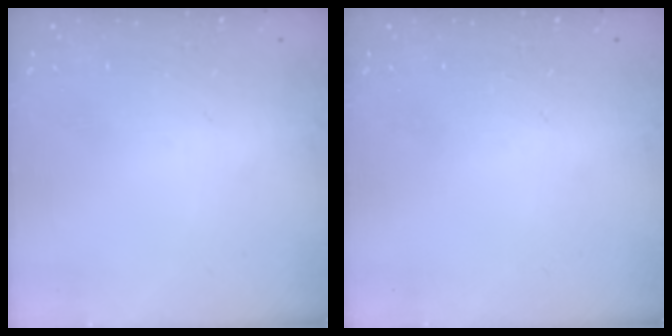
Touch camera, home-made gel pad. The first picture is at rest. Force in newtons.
{"total": 0.0}